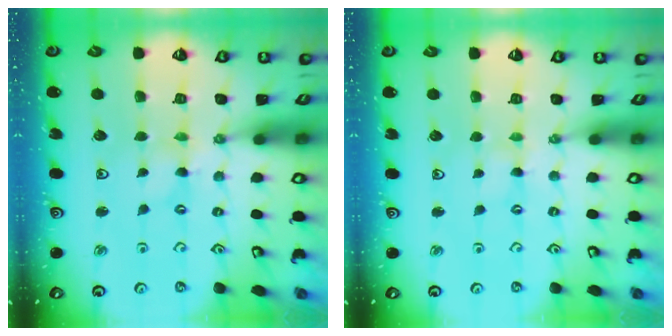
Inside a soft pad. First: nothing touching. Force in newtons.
{"total": 0.8, "press": 0.8, "slide": 0.2}